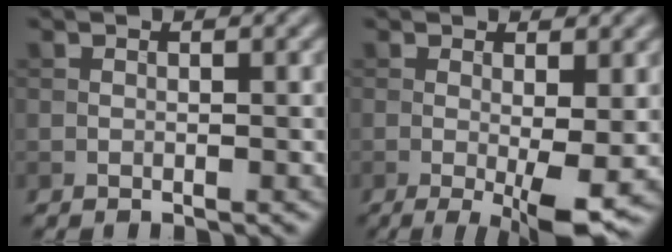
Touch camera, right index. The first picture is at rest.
{"total": 5.8, "force": [-1.1, 1.1, 5.6], "torque": [-0.089, -0.018, -0.013]}